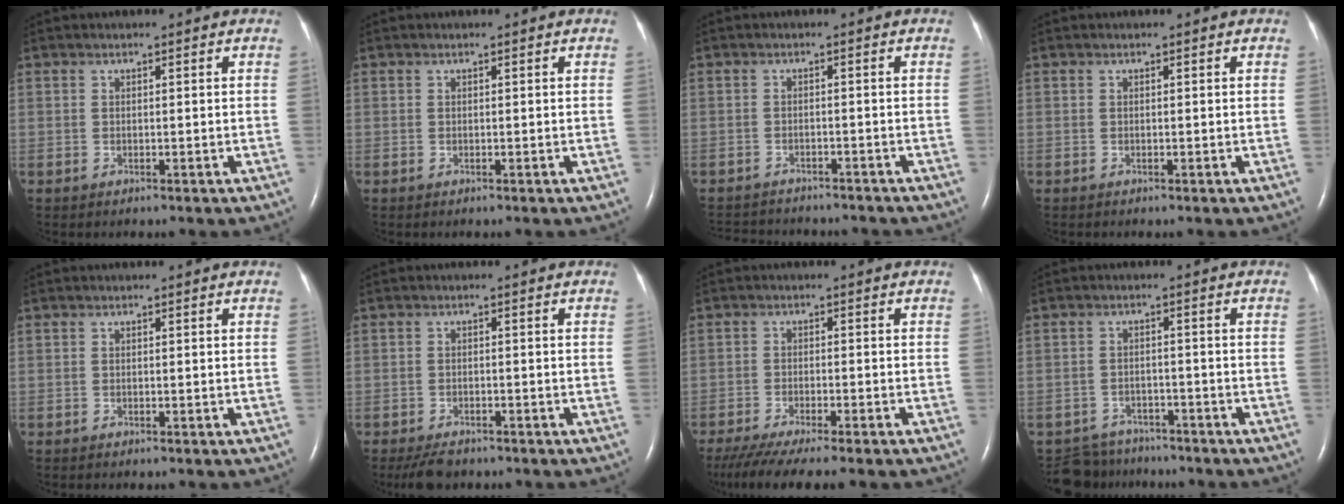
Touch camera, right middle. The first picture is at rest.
{"total": 0.0}
{"total": 12.1, "force": [-11.0, 3.6, 3.6], "torque": [-0.077, -0.001, -0.134]}
{"total": 0.0}
{"total": 0.0}
{"total": 4.0, "force": [-3.3, 1.6, 1.7], "torque": [-0.035, -0.007, -0.052]}
{"total": 13.3, "force": [-11.2, 1.1, 7.2], "torque": [-0.117, -0.030, -0.170]}
{"total": 6.5, "force": [-5.9, 2.6, -0.4], "torque": [0.006, 0.006, -0.088]}